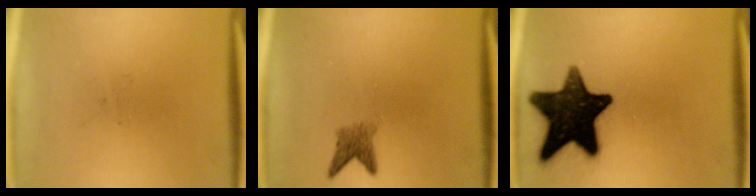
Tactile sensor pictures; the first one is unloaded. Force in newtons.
{"total": 2.4}
{"total": 16.8}